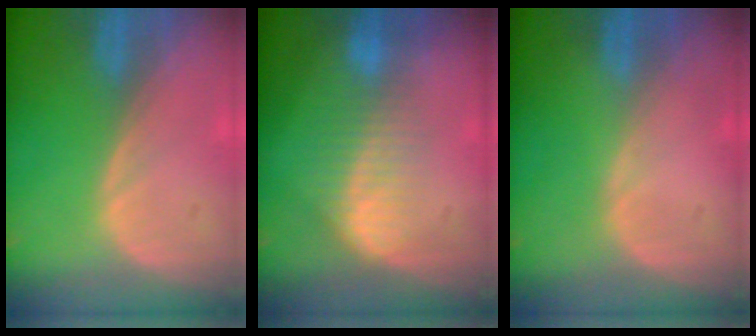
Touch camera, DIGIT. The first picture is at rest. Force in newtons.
{"total": 7.1, "press": 6.3, "slide": 3.3}
{"total": 0.0}